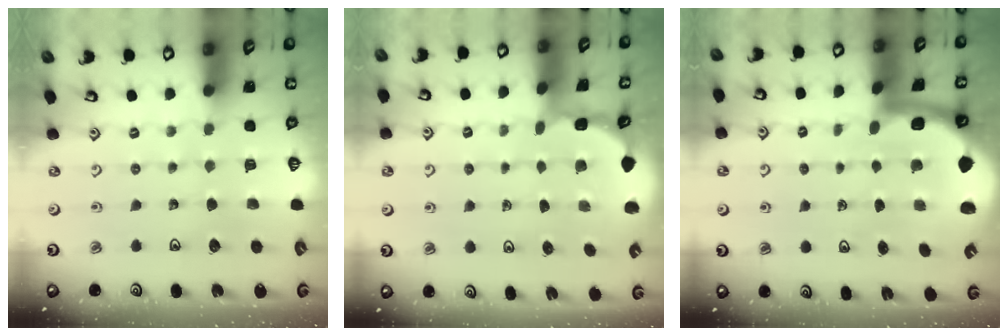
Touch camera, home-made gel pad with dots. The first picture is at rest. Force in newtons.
{"total": 1.7, "press": 1.7, "slide": 0.2}
{"total": 3.4, "press": 3.4, "slide": 0.4}